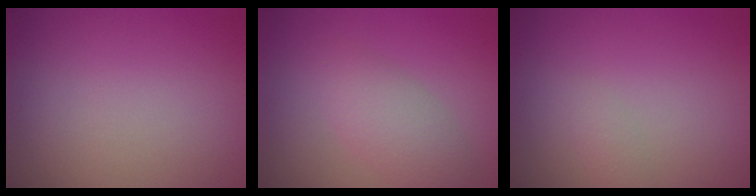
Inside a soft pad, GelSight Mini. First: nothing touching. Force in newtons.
{"total": 2.8, "press": 2.8, "slide": 0.2}
{"total": 0.7, "press": 0.7, "slide": 0.0}